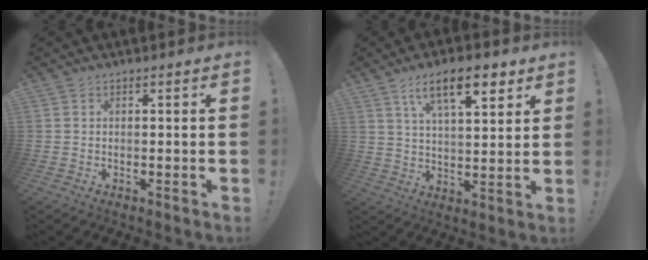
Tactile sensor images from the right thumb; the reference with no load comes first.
{"total": 13.7, "force": [7.3, 4.7, 10.6], "torque": [-0.168, -0.021, 0.119]}